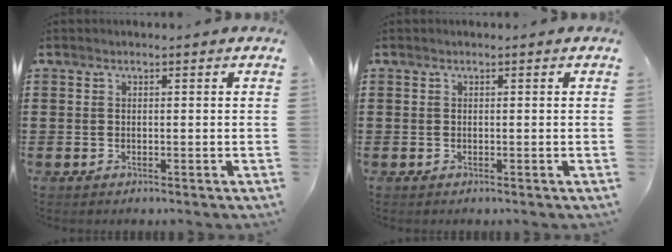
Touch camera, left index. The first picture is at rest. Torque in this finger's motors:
{"motor_torque": [-0.04, -0.01, 0.00, -0.01]}